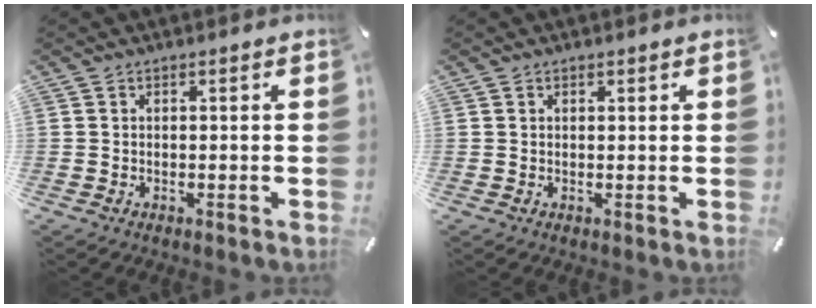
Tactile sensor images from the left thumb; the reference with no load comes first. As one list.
[{"total": 0.7, "force": [0.4, 0.6, 0.1], "torque": [-0.001, 0.003, 0.007]}]